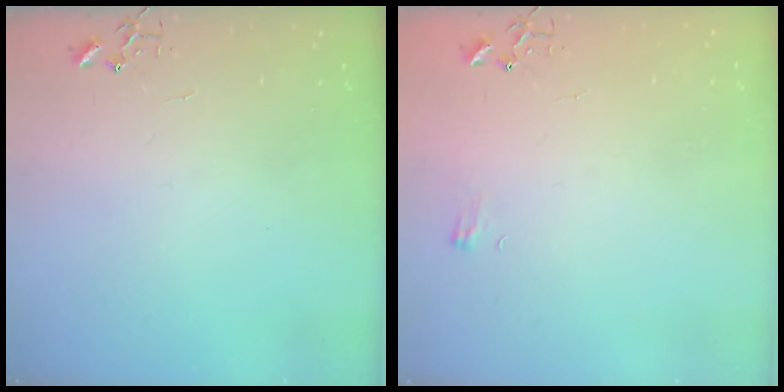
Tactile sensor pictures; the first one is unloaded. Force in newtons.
{"total": 4.7, "press": 4.7, "slide": 0.5}